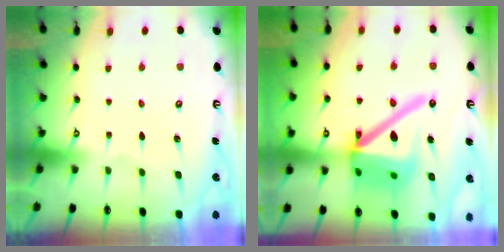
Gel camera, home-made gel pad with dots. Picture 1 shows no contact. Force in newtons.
{"total": 20.2, "press": 20.0, "slide": 2.7}